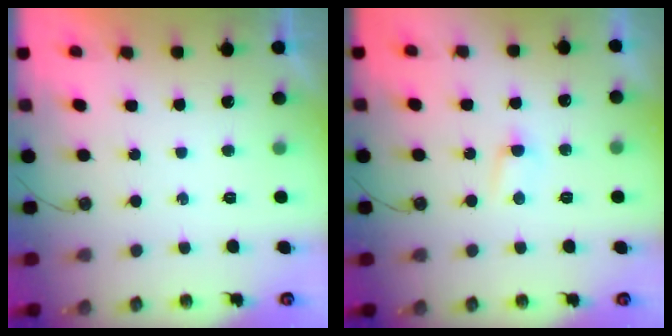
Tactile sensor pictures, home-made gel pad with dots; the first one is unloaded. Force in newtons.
{"total": 3.0, "press": 3.0, "slide": 0.3}